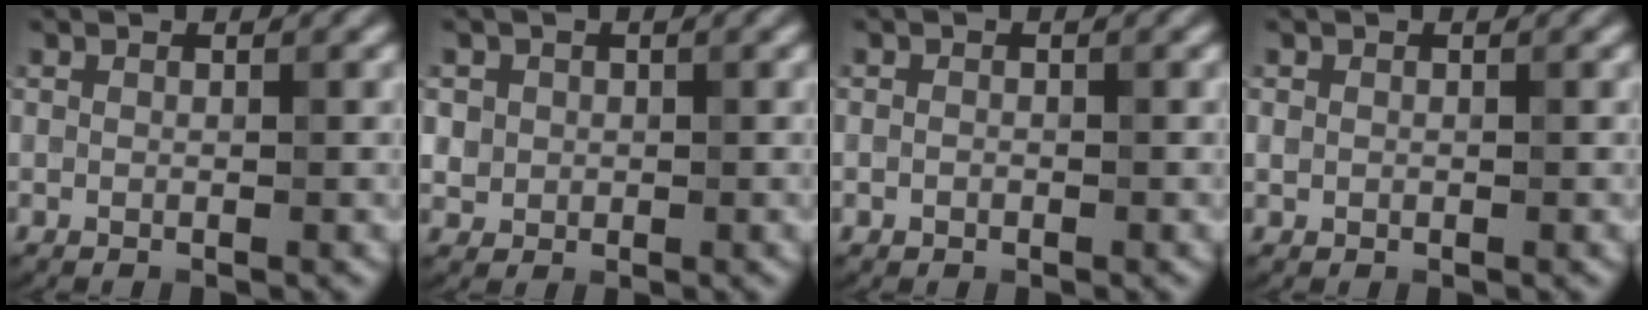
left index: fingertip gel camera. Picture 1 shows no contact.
{"total": 1.9, "force": [0.4, 1.8, 0.4], "torque": [-0.002, 0.002, 0.020]}
{"total": 0.6, "force": [-0.2, 0.5, 0.1], "torque": [0.000, -0.003, -0.005]}
{"total": 0.6, "force": [0.0, 0.6, 0.1], "torque": [0.003, -0.002, -0.001]}